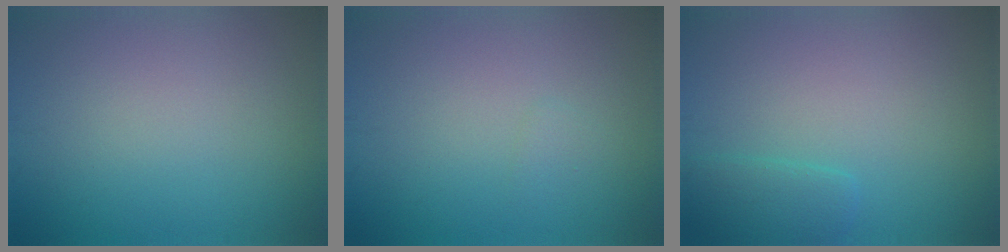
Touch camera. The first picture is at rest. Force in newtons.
{"total": 0.5, "press": 0.5, "slide": 0.0}
{"total": 2.0, "press": 2.0, "slide": 0.2}